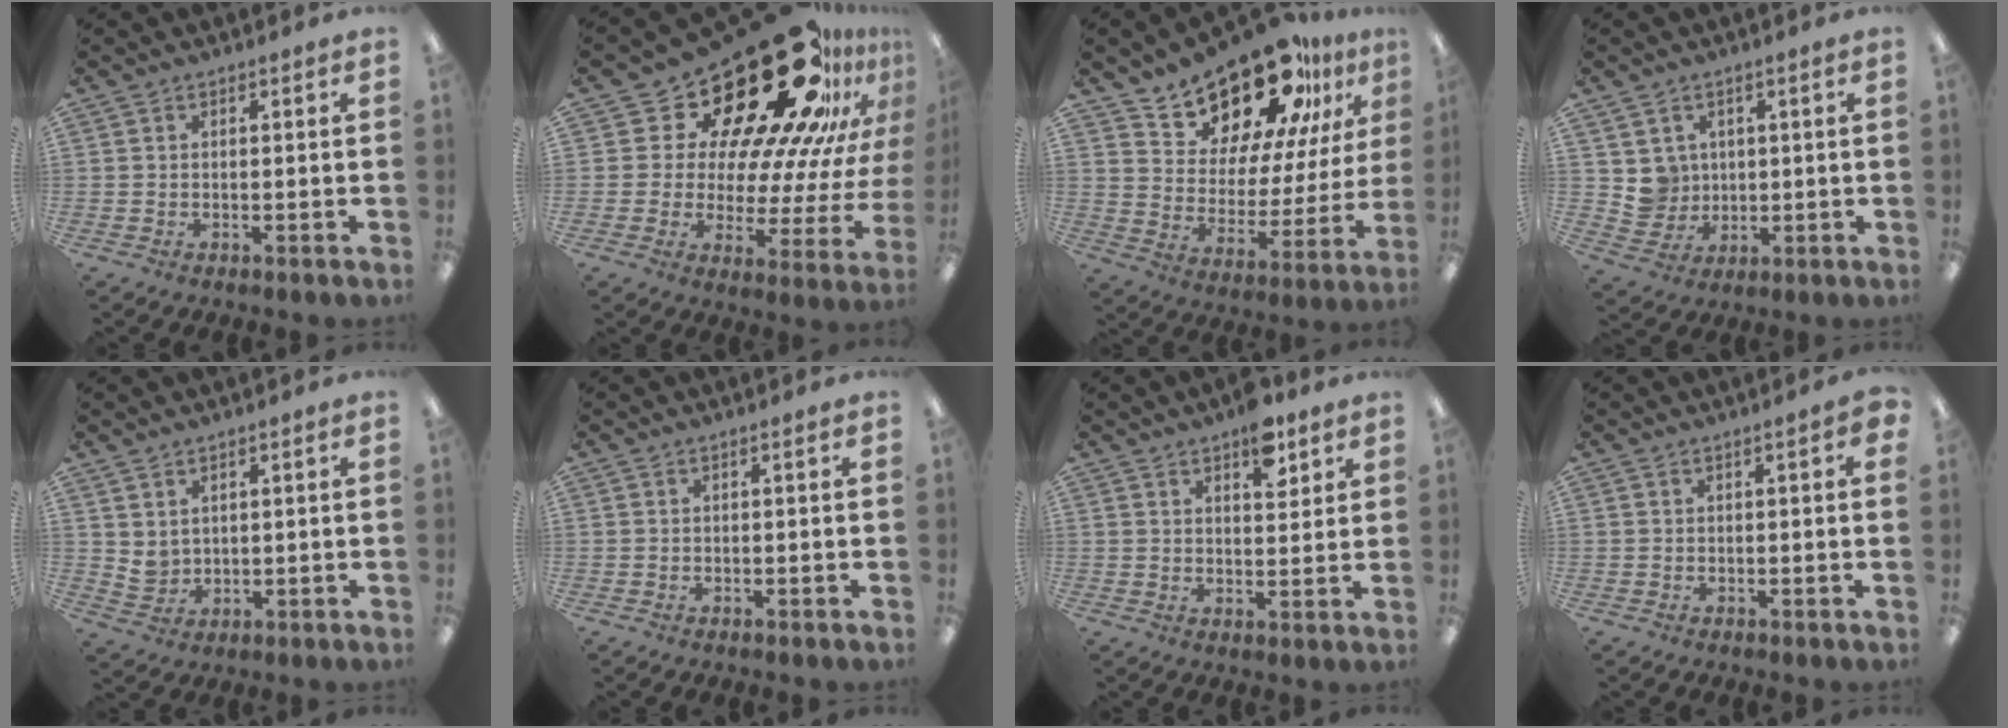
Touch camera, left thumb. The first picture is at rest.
{"total": 31.6, "force": [21.5, 13.2, 19.1], "torque": [-0.278, -0.160, 0.384]}
{"total": 21.3, "force": [17.5, 8.6, 8.5], "torque": [-0.142, -0.130, 0.307]}
{"total": 6.3, "force": [2.6, 5.7, -0.1], "torque": [-0.003, -0.012, 0.052]}
{"total": 4.0, "force": [2.8, 2.7, 0.4], "torque": [-0.011, -0.015, 0.052]}
{"total": 0.0}
{"total": 8.7, "force": [5.4, 4.4, 5.3], "torque": [-0.050, -0.030, 0.087]}
{"total": 1.2, "force": [0.5, 0.2, 1.1], "torque": [-0.016, -0.002, 0.006]}